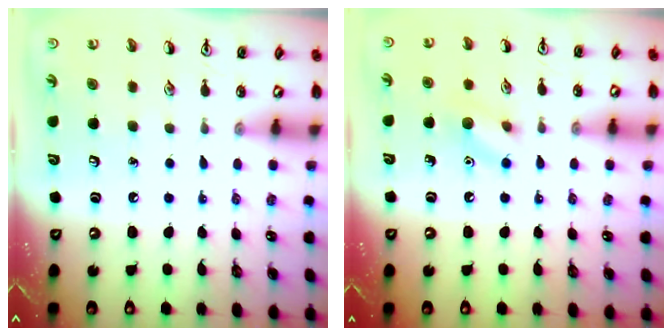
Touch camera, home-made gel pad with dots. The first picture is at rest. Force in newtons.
{"total": 7.7, "press": 7.7, "slide": 0.6}